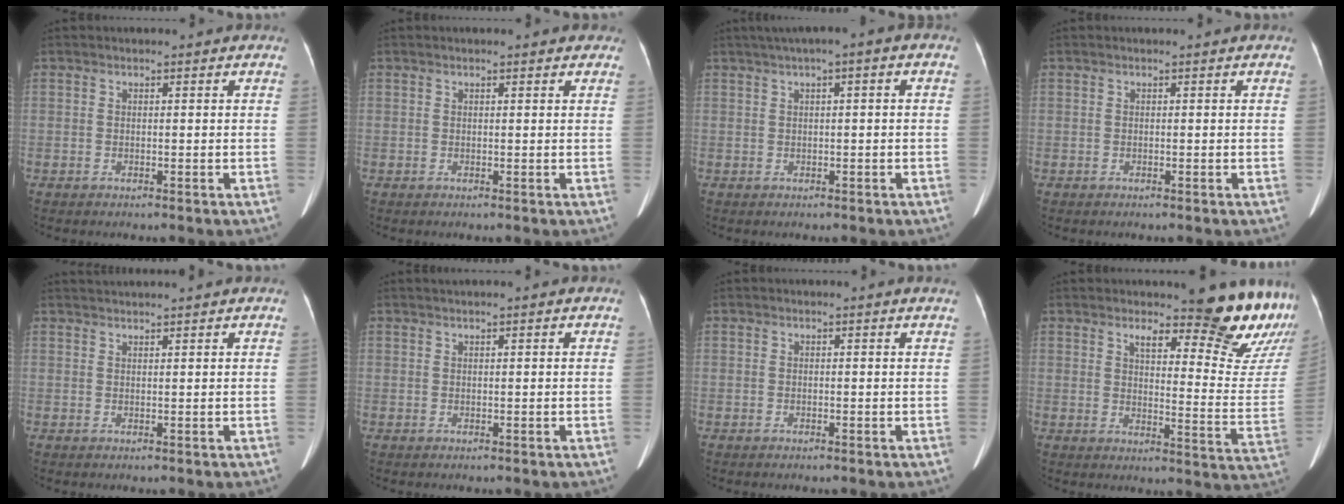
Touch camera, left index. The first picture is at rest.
{"total": 2.5, "force": [2.1, 0.6, 1.3], "torque": [-0.013, 0.014, 0.020]}
{"total": 4.3, "force": [1.8, 0.6, 3.9], "torque": [-0.059, 0.024, 0.025]}
{"total": 0.0}
{"total": 6.0, "force": [5.6, -0.7, 2.0], "torque": [-0.026, 0.033, 0.076]}
{"total": 3.3, "force": [2.8, -0.2, 1.8], "torque": [-0.020, 0.029, 0.042]}
{"total": 1.0, "force": [1.0, -0.2, 0.3], "torque": [-0.016, -0.004, 0.011]}
{"total": 16.8, "force": [14.4, 1.6, 8.4], "torque": [-0.098, -0.095, 0.161]}